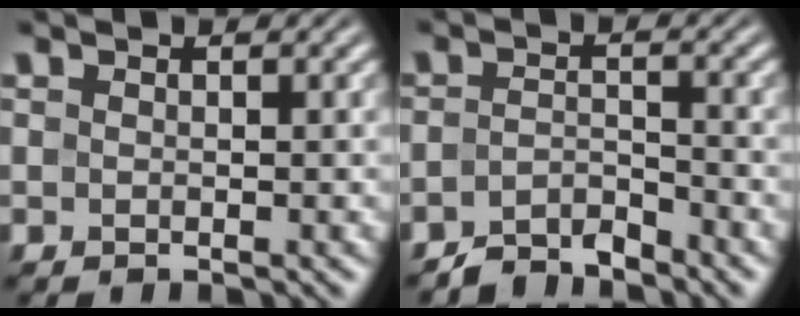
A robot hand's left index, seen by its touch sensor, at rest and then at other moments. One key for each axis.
{"total": 3.0, "fx": -2.8, "fy": 0.7, "fz": 0.9, "tx": -0.016, "ty": 0.003, "tz": -0.060}